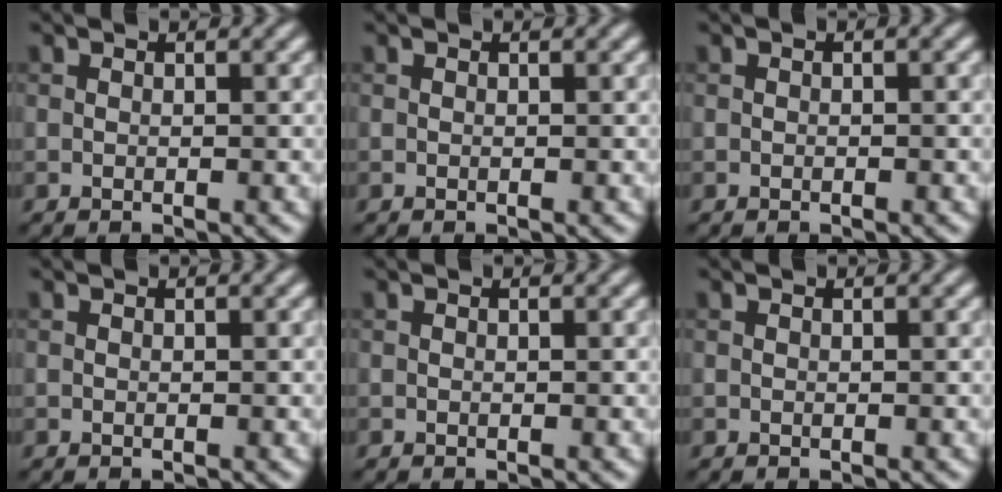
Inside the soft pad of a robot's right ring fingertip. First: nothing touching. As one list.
[{"total": 0.0}, {"total": 0.0}, {"total": 0.0}, {"total": 0.0}, {"total": 0.0}]